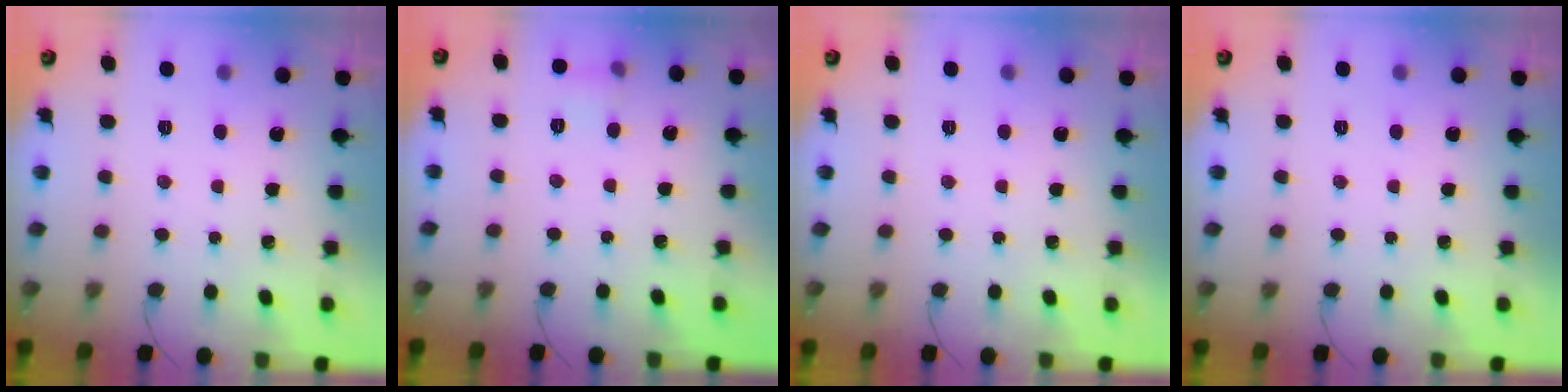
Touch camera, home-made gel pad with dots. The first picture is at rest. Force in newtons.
{"total": 5.5, "press": 5.1, "slide": 1.8}
{"total": 0.0}
{"total": 0.0}